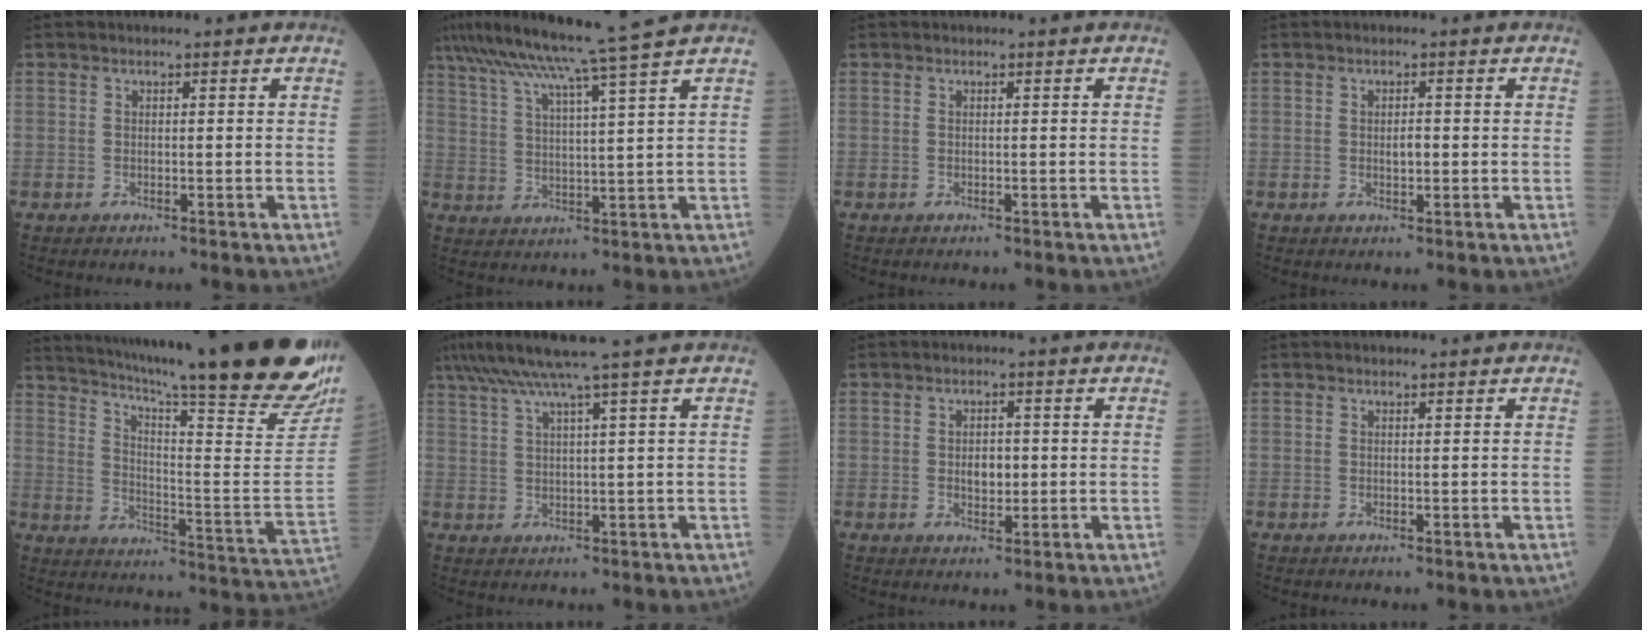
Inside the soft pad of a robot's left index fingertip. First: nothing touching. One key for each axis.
{"total": 14.1, "fx": 11.1, "fy": -2.6, "fz": 8.3, "tx": -0.141, "ty": -0.004, "tz": 0.170}
{"total": 0.0}
{"total": 1.6, "fx": 0.0, "fy": 0.6, "fz": 1.4, "tx": -0.024, "ty": 0.001, "tz": 0.001}
{"total": 33.5, "fx": 25.9, "fy": 2.1, "fz": 21.1, "tx": -0.267, "ty": -0.074, "tz": 0.342}
{"total": 9.0, "fx": 6.8, "fy": -2.0, "fz": 5.5, "tx": -0.091, "ty": 0.025, "tz": 0.109}
{"total": 2.8, "fx": 0.1, "fy": 1.7, "fz": 2.2, "tx": -0.037, "ty": 0.001, "tz": 0.003}
{"total": 0.5, "fx": 0.4, "fy": 0.0, "fz": 0.2, "tx": -0.008, "ty": 0.000, "tz": 0.007}